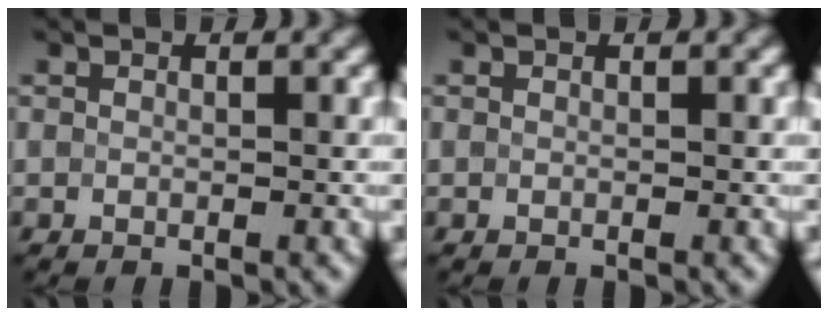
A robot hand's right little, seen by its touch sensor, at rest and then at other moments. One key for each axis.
{"total": 0.0}